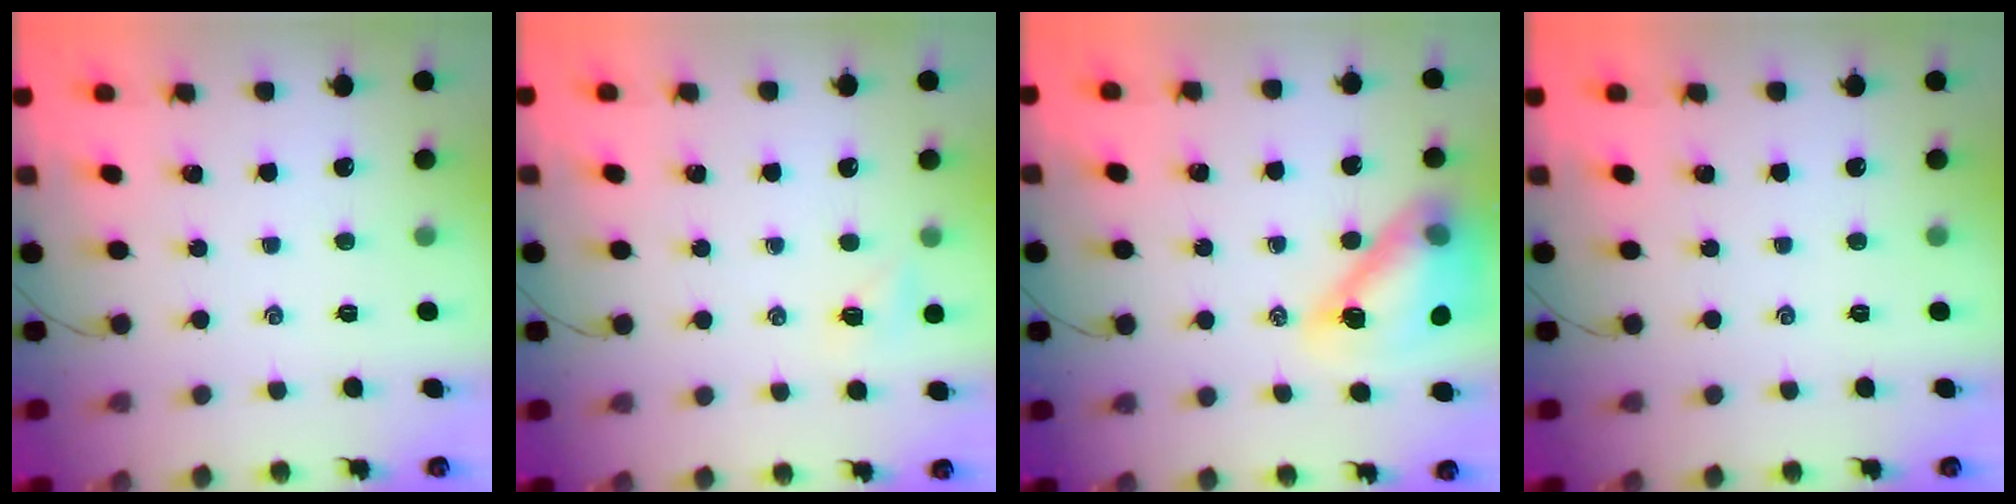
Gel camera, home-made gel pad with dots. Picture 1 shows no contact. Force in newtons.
{"total": 4.0, "press": 3.8, "slide": 1.1}
{"total": 15.6, "press": 14.9, "slide": 4.6}
{"total": 0.0}